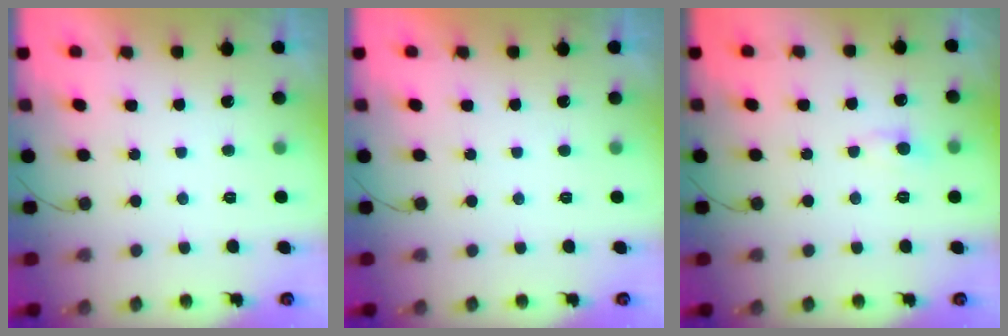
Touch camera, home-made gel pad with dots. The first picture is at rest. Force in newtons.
{"total": 0.0}
{"total": 4.0, "press": 3.9, "slide": 0.5}